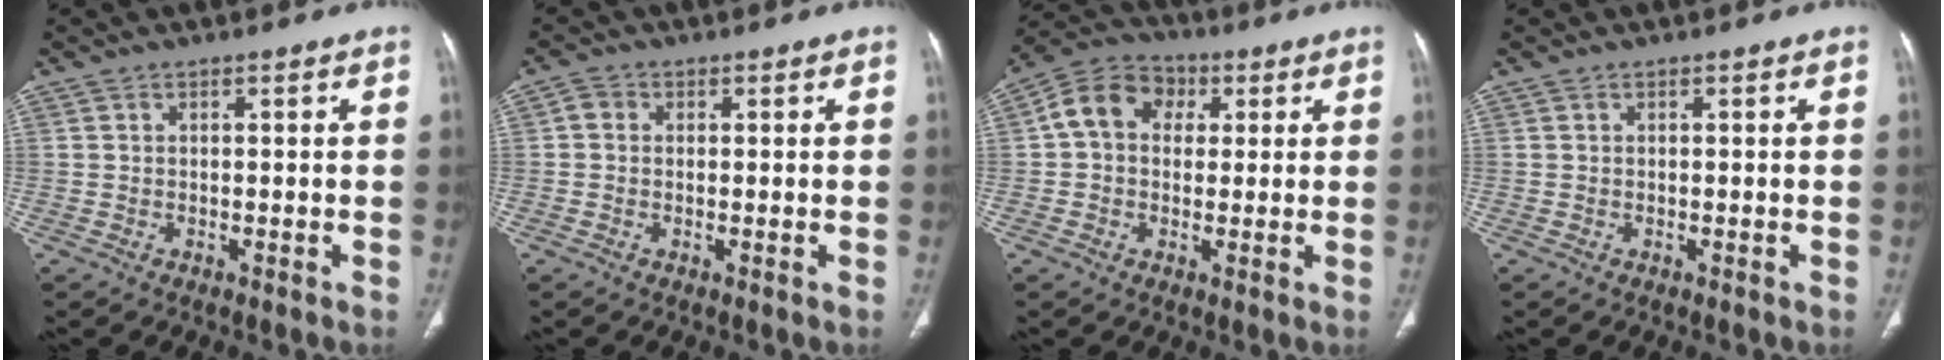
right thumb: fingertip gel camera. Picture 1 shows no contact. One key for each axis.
{"total": 2.1, "fx": 0.2, "fy": 1.8, "fz": 0.9, "tx": -0.010, "ty": 0.005, "tz": 0.000}
{"total": 9.7, "fx": 2.0, "fy": 7.8, "fz": 5.5, "tx": -0.082, "ty": 0.021, "tz": 0.023}
{"total": 0.0}